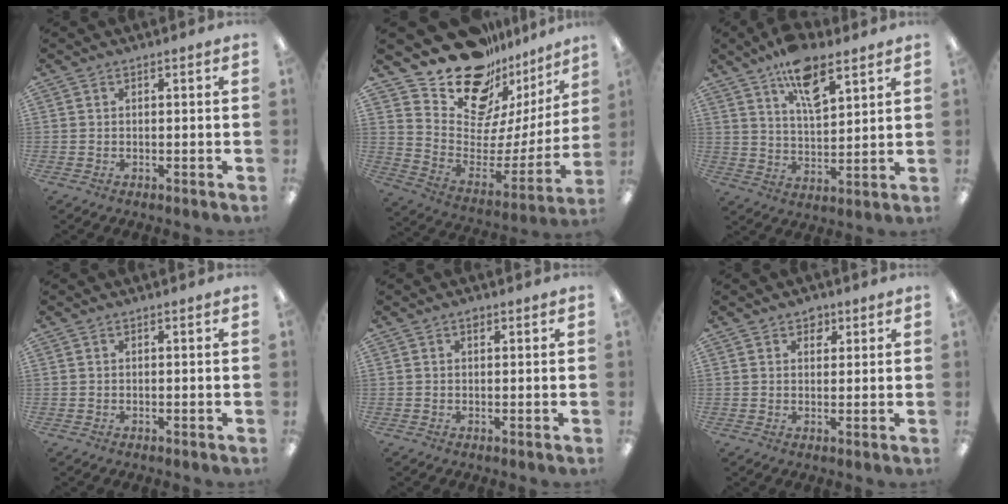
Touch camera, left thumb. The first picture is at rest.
{"total": 20.7, "force": [16.2, 10.1, 8.1], "torque": [-0.130, -0.131, 0.291]}
{"total": 11.8, "force": [7.8, 4.9, 7.4], "torque": [-0.122, -0.031, 0.137]}
{"total": 0.0}
{"total": 1.2, "force": [0.7, 0.7, 0.6], "torque": [-0.005, -0.001, 0.010]}
{"total": 3.0, "force": [2.0, 2.2, 0.7], "torque": [0.005, -0.004, 0.032]}